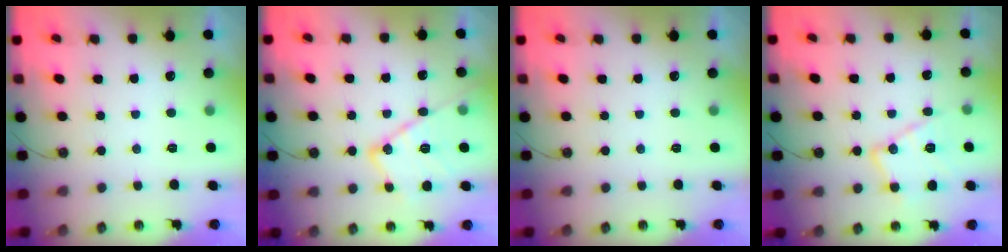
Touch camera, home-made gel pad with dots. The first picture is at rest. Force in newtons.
{"total": 17.3, "press": 17.2, "slide": 1.6}
{"total": 0.0}
{"total": 12.9, "press": 12.9, "slide": 0.2}